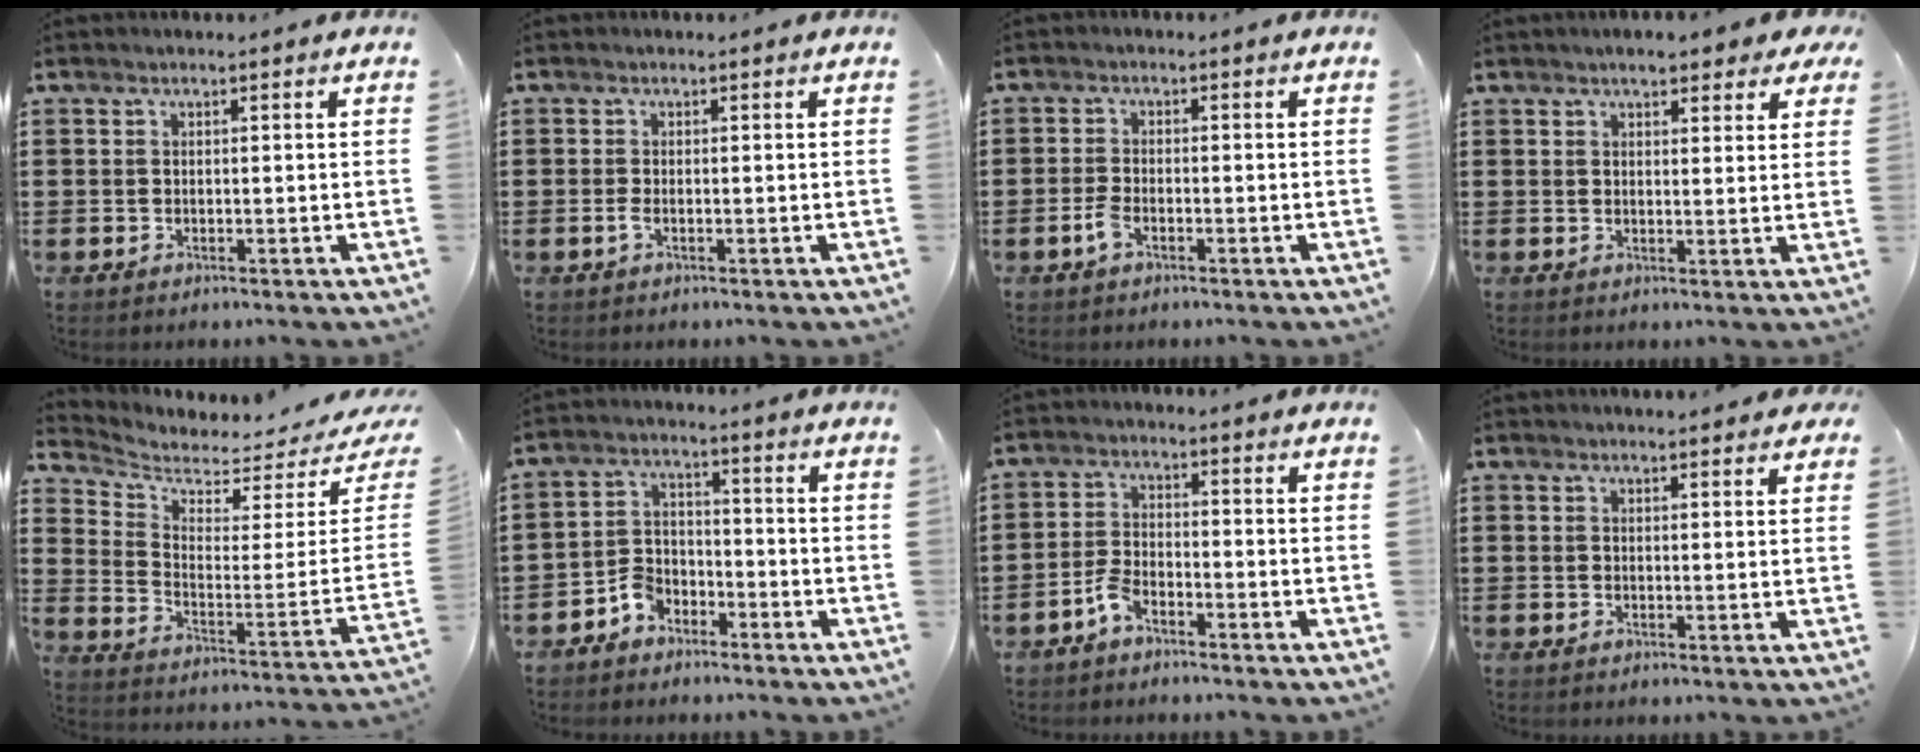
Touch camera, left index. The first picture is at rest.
{"total": 1.0, "force": [-0.3, 0.2, 1.0], "torque": [-0.027, -0.005, -0.007]}
{"total": 2.4, "force": [-1.2, 0.8, 1.9], "torque": [-0.056, -0.006, -0.029]}
{"total": 3.9, "force": [3.3, 1.0, 1.9], "torque": [-0.039, -0.001, 0.058]}
{"total": 3.4, "force": [3.2, 0.5, 0.8], "torque": [-0.042, -0.041, 0.051]}
{"total": 4.4, "force": [-3.5, 2.4, 1.2], "torque": [-0.031, 0.013, -0.070]}
{"total": 3.3, "force": [-2.5, 1.2, 1.8], "torque": [-0.049, 0.004, -0.052]}
{"total": 1.6, "force": [1.5, 0.2, 0.5], "torque": [-0.014, 0.003, 0.030]}